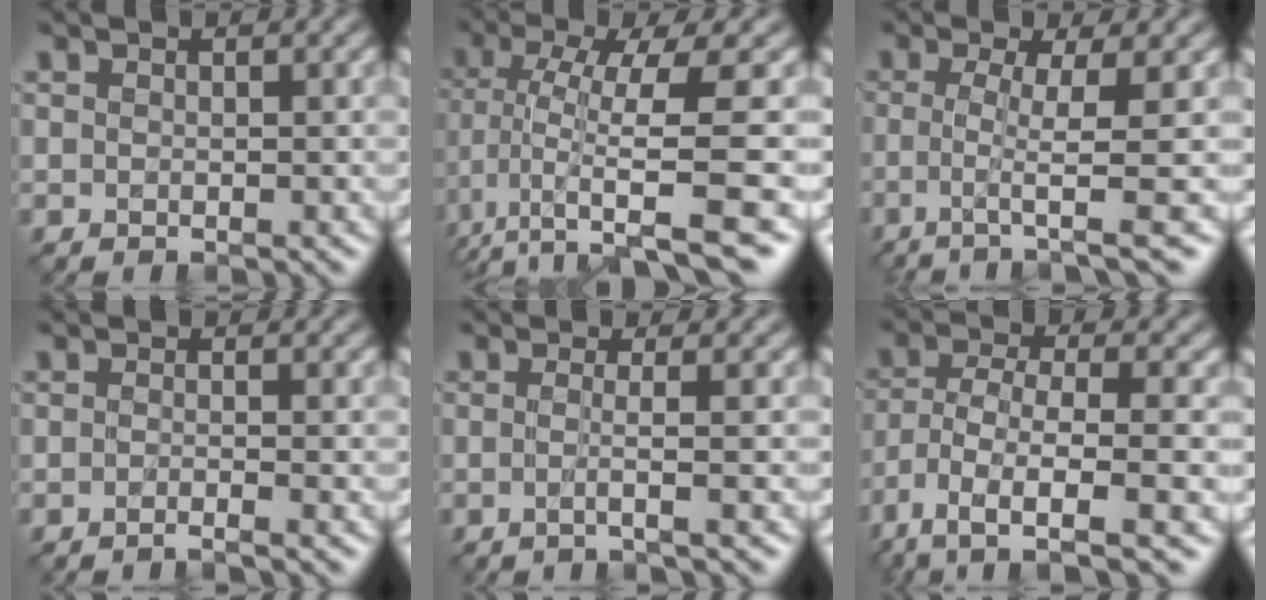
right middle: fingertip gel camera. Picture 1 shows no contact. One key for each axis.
{"total": 8.8, "fx": -2.7, "fy": 2.6, "fz": 7.9, "tx": -0.144, "ty": -0.004, "tz": -0.051}
{"total": 5.3, "fx": -0.7, "fy": 1.0, "fz": 5.1, "tx": -0.085, "ty": -0.004, "tz": -0.017}
{"total": 1.7, "fx": -1.0, "fy": 0.4, "fz": 1.3, "tx": -0.005, "ty": -0.007, "tz": -0.029}
{"total": 2.3, "fx": -0.4, "fy": 0.6, "fz": 2.2, "tx": -0.029, "ty": -0.011, "tz": -0.027}
{"total": 8.6, "fx": -4.7, "fy": 3.0, "fz": 6.5, "tx": -0.121, "ty": -0.007, "tz": -0.086}